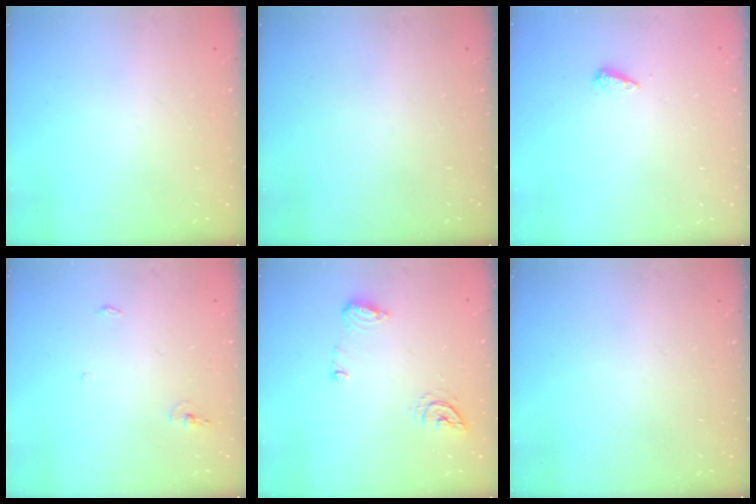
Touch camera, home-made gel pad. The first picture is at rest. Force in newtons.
{"total": 0.0}
{"total": 5.7, "press": 5.7, "slide": 0.7}
{"total": 4.3, "press": 4.2, "slide": 1.1}
{"total": 7.8, "press": 7.8, "slide": 0.1}
{"total": 0.0}